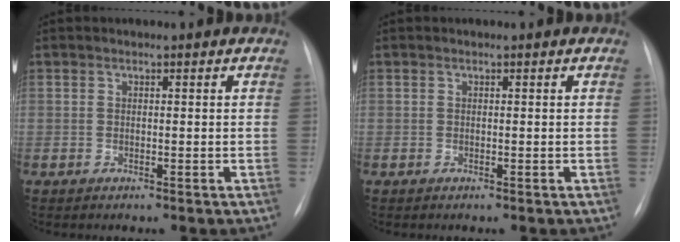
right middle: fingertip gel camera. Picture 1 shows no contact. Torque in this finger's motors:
{"motor_torque": [-0.50, -0.23, -0.02, 0.00]}